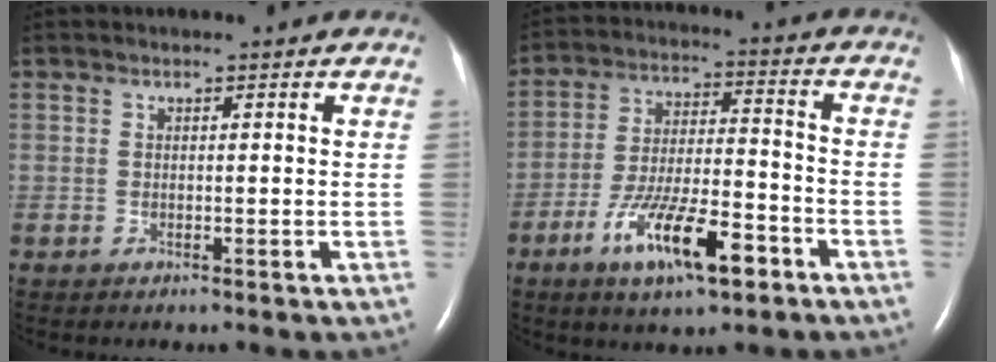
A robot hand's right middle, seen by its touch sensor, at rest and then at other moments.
{"total": 12.5, "force": [-6.7, 2.9, 10.1], "torque": [-0.190, -0.003, -0.112]}